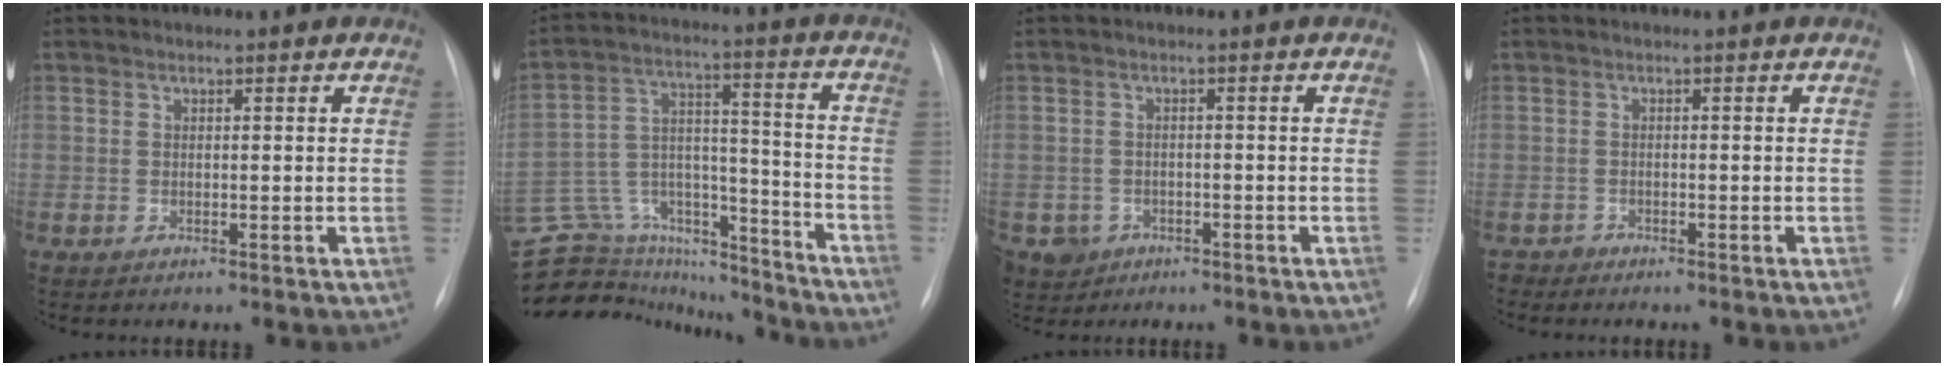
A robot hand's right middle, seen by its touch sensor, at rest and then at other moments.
{"total": 22.3, "force": [-20.4, 7.3, 5.5], "torque": [-0.142, 0.041, -0.316]}
{"total": 6.0, "force": [-3.2, 5.0, 0.8], "torque": [-0.022, 0.006, -0.047]}
{"total": 1.1, "force": [-0.9, 0.3, -0.5], "torque": [0.009, -0.002, -0.018]}